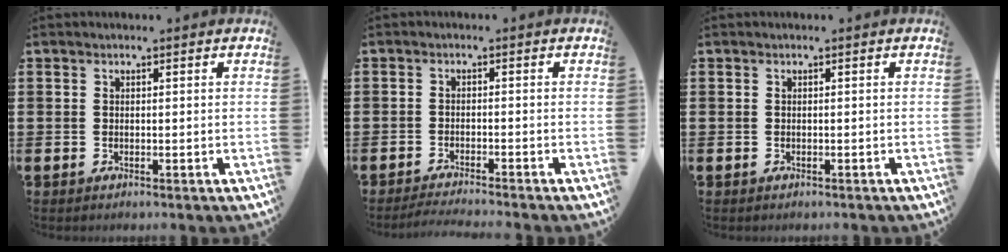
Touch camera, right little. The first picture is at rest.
{"total": 1.7, "force": [-1.6, -0.2, 0.5], "torque": [-0.007, 0.002, -0.031]}
{"total": 0.0}